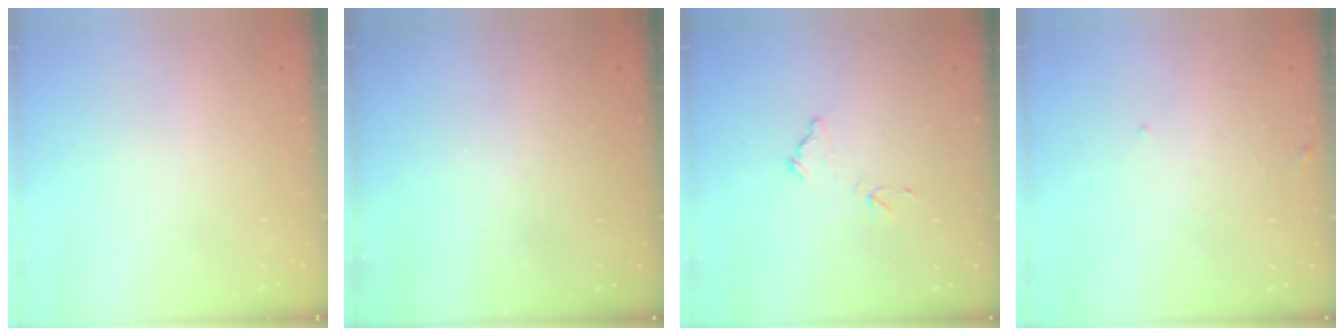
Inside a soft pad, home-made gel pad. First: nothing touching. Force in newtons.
{"total": 3.3, "press": 3.3, "slide": 0.2}
{"total": 8.1, "press": 8.0, "slide": 0.6}
{"total": 6.7, "press": 6.7, "slide": 0.4}